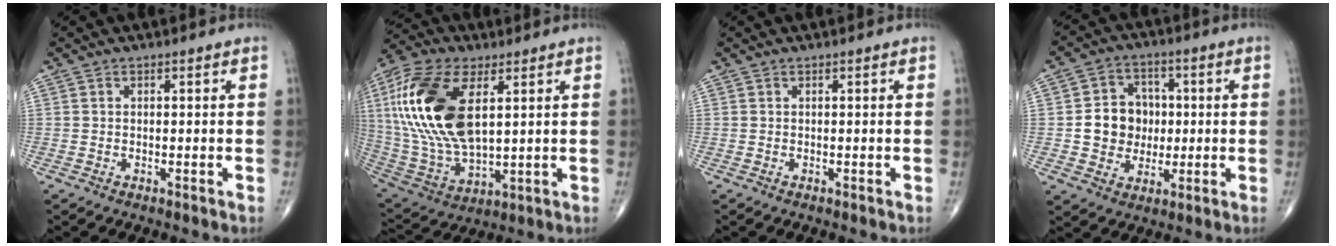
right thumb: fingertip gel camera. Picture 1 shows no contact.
{"total": 23.0, "force": [5.7, 11.8, 19.0], "torque": [-0.398, -0.018, 0.107]}
{"total": 0.0}
{"total": 9.9, "force": [0.0, 8.8, 4.7], "torque": [-0.035, 0.014, -0.002]}